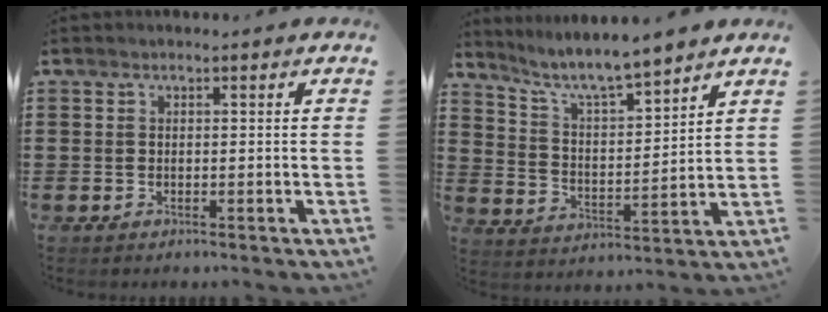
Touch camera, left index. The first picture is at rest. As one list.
[{"total": 6.7, "force": [5.9, 0.4, 3.0], "torque": [-0.082, -0.038, 0.100]}]